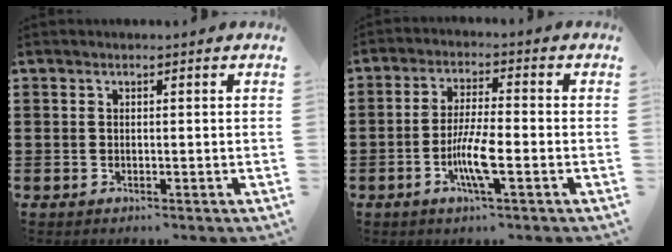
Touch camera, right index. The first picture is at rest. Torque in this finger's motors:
{"motor_torque": [0.44, -0.03, 0.32, 0.13]}